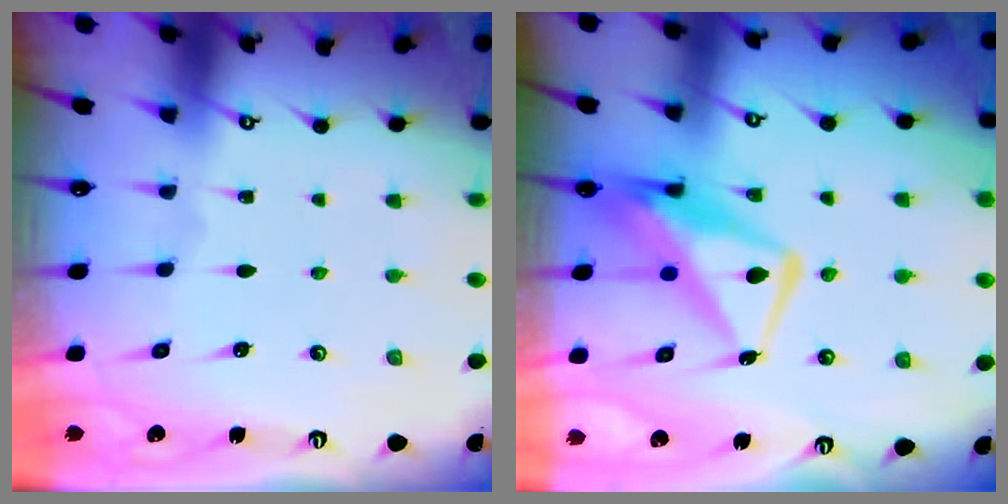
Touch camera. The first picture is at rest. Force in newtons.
{"total": 11.9, "press": 11.9, "slide": 1.1}